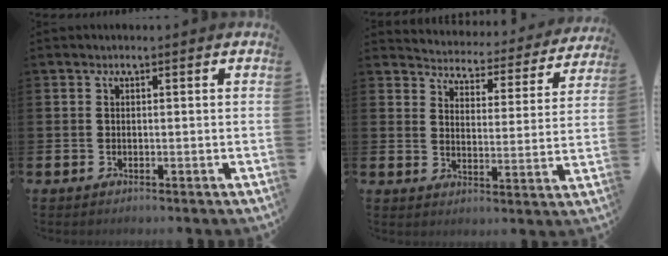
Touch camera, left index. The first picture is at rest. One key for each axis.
{"total": 3.8, "fx": 3.7, "fy": 1.0, "fz": 0.4, "tx": -0.024, "ty": -0.040, "tz": 0.055}